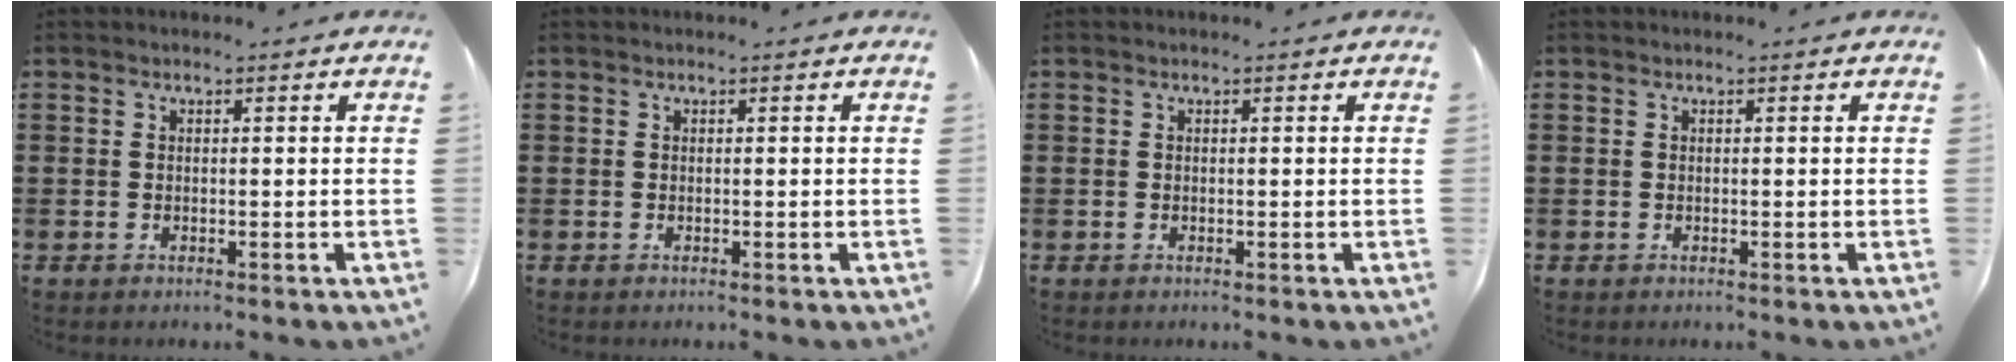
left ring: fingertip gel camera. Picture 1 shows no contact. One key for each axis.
{"total": 0.0}
{"total": 0.0}
{"total": 0.0}